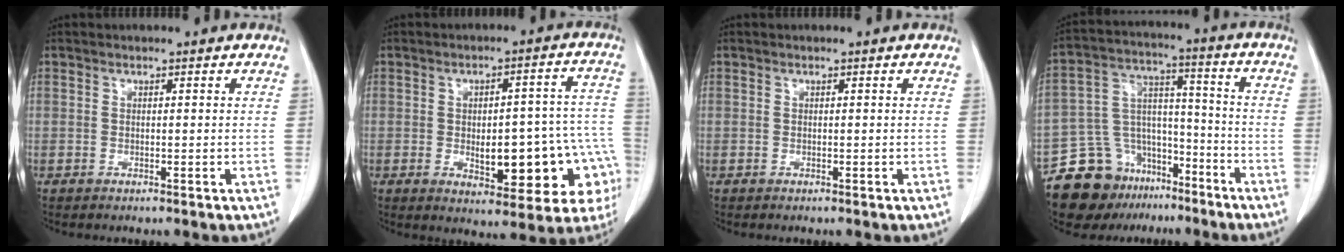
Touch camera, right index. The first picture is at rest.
{"total": 16.6, "force": [-4.3, 6.5, 14.6], "torque": [-0.114, 0.040, -0.035]}
{"total": 0.0}
{"total": 14.7, "force": [-11.0, 8.9, 3.9], "torque": [-0.066, 0.067, -0.184]}